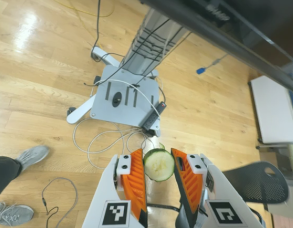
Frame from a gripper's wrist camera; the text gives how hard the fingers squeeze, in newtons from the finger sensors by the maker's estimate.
{"total": 8.1, "left": 8.3, "right": 7.8}